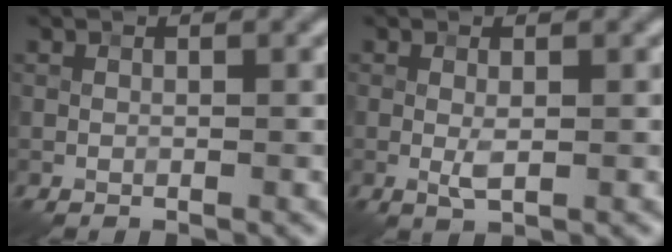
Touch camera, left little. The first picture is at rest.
{"total": 1.4, "force": [0.0, 0.4, 1.4], "torque": [-0.028, -0.001, -0.001]}